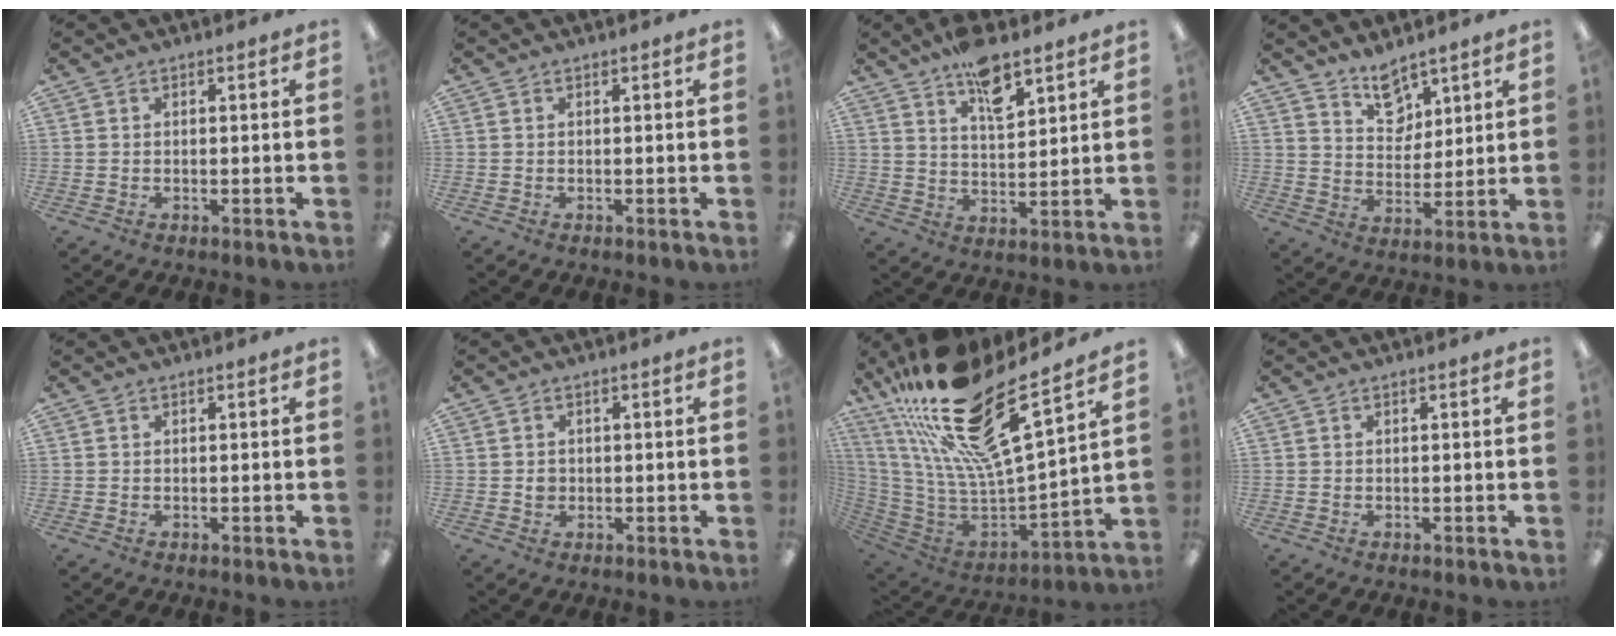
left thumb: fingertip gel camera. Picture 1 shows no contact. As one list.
[{"total": 0.0}, {"total": 9.6, "force": [6.7, 3.8, 5.7], "torque": [-0.090, -0.032, 0.116]}, {"total": 8.5, "force": [6.6, 4.7, 2.4], "torque": [-0.024, -0.043, 0.120]}, {"total": 0.0}, {"total": 1.8, "force": [0.0, 1.6, 0.8], "torque": [-0.008, 0.002, -0.004]}, {"total": 25.7, "force": [18.8, 5.8, 16.6], "torque": [-0.306, -0.137, 0.310]}, {"total": 0.0}]